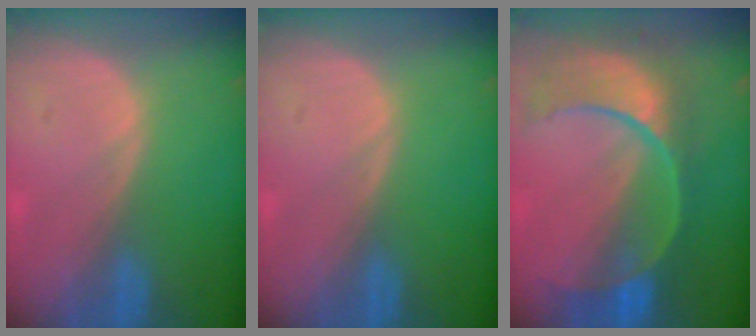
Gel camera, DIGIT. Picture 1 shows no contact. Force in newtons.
{"total": 0.0}
{"total": 11.2, "press": 9.4, "slide": 6.1}